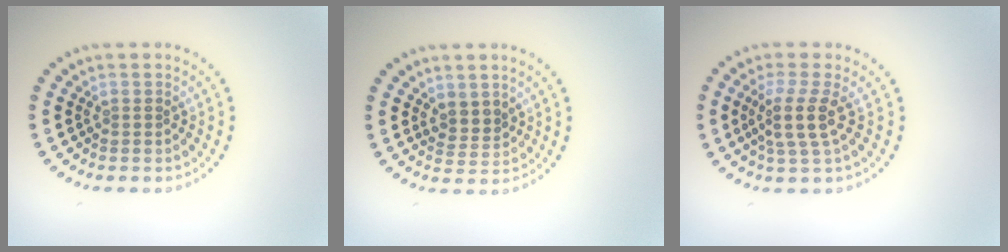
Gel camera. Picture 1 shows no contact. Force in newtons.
{"total": 1.9, "press": 1.5, "slide": 1.2}
{"total": 3.0, "press": 2.2, "slide": 2.0}